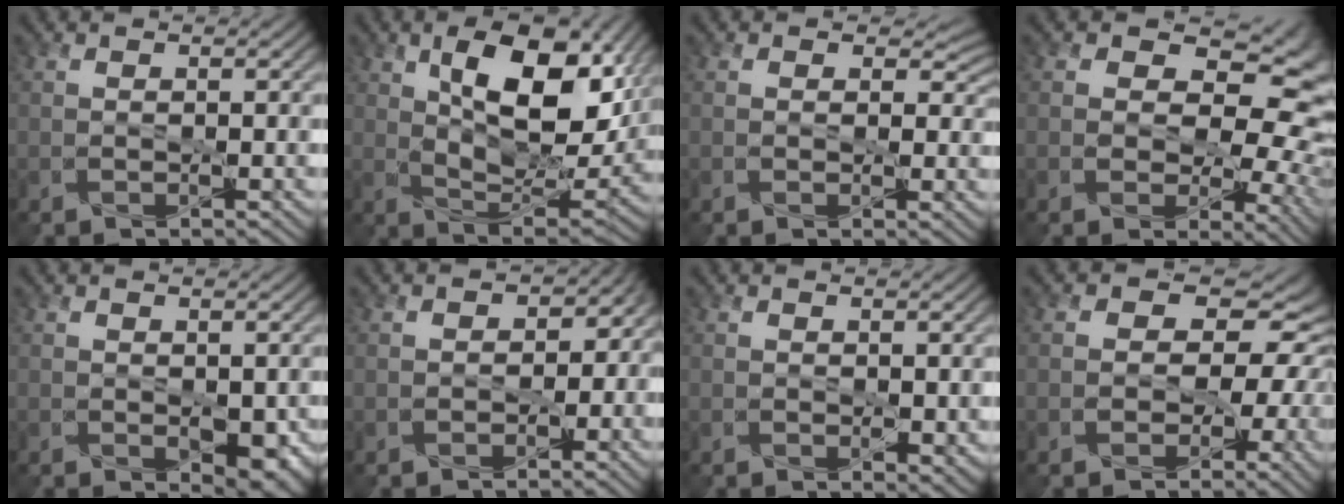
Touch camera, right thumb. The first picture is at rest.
{"total": 14.4, "force": [5.1, 7.2, 11.3], "torque": [-0.185, -0.011, 0.094]}
{"total": 2.5, "force": [1.0, 2.1, 1.1], "torque": [-0.020, -0.009, 0.005]}
{"total": 12.7, "force": [1.7, 8.6, 9.2], "torque": [-0.112, -0.006, 0.030]}
{"total": 2.6, "force": [-0.3, 1.6, 2.1], "torque": [-0.031, -0.014, 0.004]}
{"total": 2.9, "force": [-0.8, 2.5, 1.1], "torque": [0.001, -0.005, -0.013]}
{"total": 1.0, "force": [0.3, 0.6, 0.8], "torque": [-0.010, -0.007, 0.011]}
{"total": 10.3, "force": [-0.4, 8.3, 6.2], "torque": [-0.072, 0.014, -0.029]}